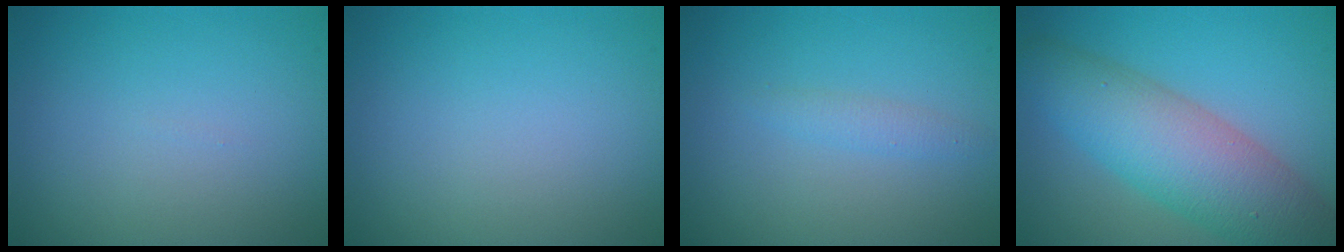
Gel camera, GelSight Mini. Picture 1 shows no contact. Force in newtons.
{"total": 0.0}
{"total": 1.1, "press": 1.1, "slide": 0.1}
{"total": 8.0, "press": 8.0, "slide": 0.4}